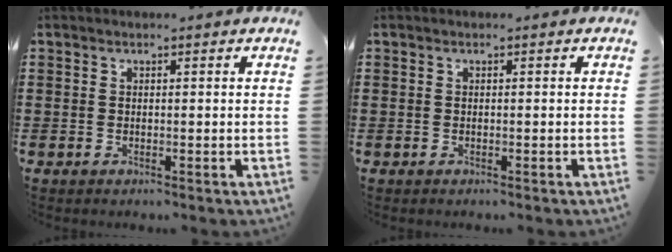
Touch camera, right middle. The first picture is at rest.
{"total": 0.0}